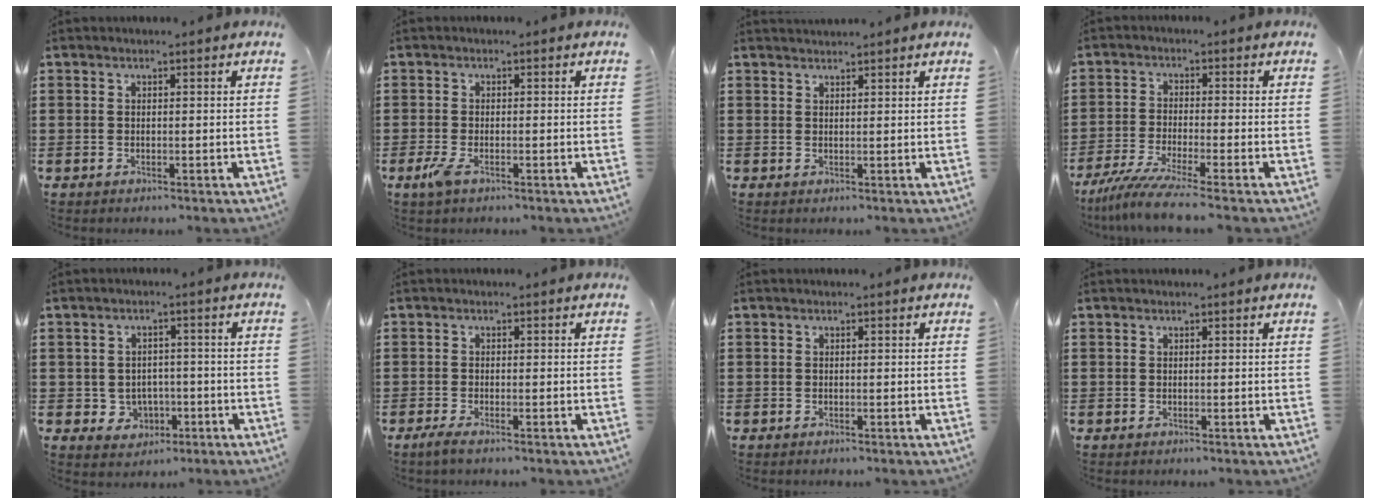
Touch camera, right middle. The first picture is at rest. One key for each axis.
{"total": 2.1, "fx": -0.9, "fy": 0.6, "fz": 1.8, "tx": -0.046, "ty": -0.008, "tz": -0.020}
{"total": 1.2, "fx": 1.2, "fy": -0.1, "fz": -0.1, "tx": 0.000, "ty": -0.002, "tz": 0.024}
{"total": 5.7, "fx": -4.6, "fy": -0.4, "fz": 3.3, "tx": -0.080, "ty": -0.024, "tz": -0.093}
{"total": 3.0, "fx": -0.7, "fy": 2.9, "fz": 0.8, "tx": -0.028, "ty": 0.006, "tz": -0.018}
{"total": 1.1, "fx": -0.7, "fy": 0.1, "fz": 0.9, "tx": -0.015, "ty": -0.001, "tz": -0.014}
{"total": 0.0}
{"total": 0.0}